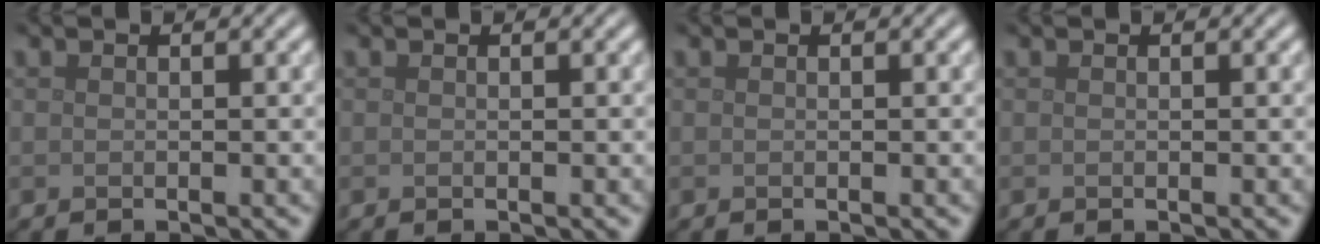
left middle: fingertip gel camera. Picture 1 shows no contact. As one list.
[{"total": 0.0}, {"total": 0.0}, {"total": 0.0}]